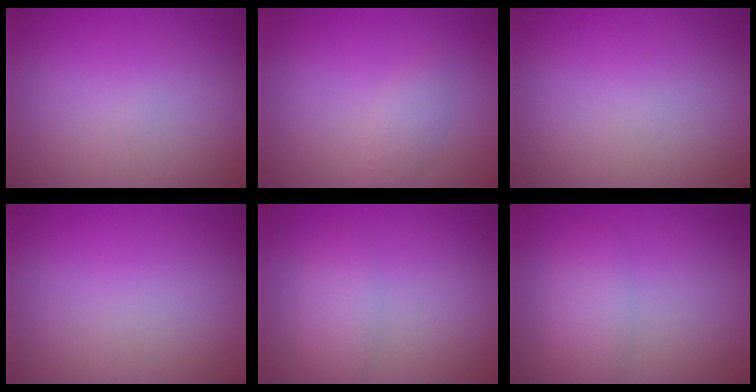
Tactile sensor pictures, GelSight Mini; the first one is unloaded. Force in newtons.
{"total": 1.3, "press": 1.3, "slide": 0.0}
{"total": 0.0}
{"total": 0.0}
{"total": 2.2, "press": 2.2, "slide": 0.1}
{"total": 1.8, "press": 1.8, "slide": 0.2}